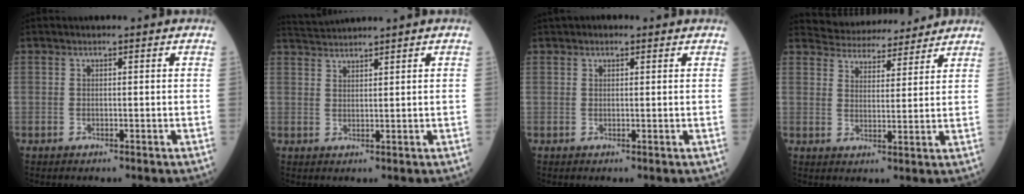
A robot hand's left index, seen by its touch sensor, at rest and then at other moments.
{"total": 3.3, "force": [3.1, -1.3, 0.0], "torque": [-0.007, 0.009, 0.067]}
{"total": 0.8, "force": [0.5, 0.6, 0.2], "torque": [-0.008, 0.004, 0.002]}
{"total": 10.7, "force": [10.2, 2.5, 1.7], "torque": [-0.022, 0.016, 0.142]}